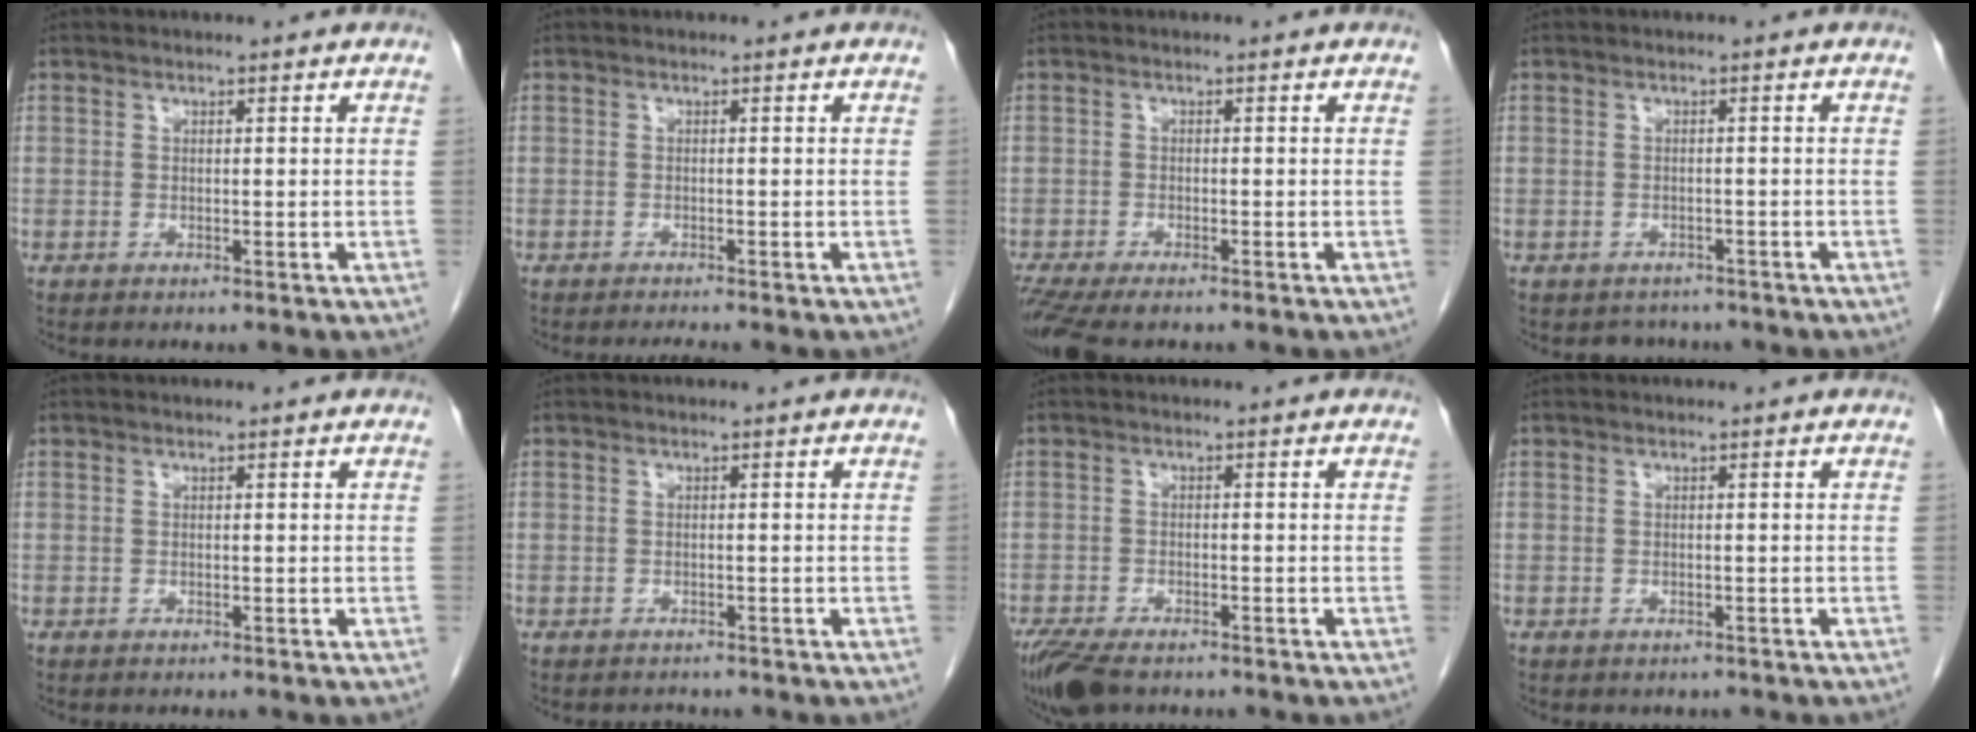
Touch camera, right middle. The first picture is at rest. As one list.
[{"total": 1.2, "force": [-1.1, -0.3, 0.3], "torque": [-0.010, -0.004, -0.016]}, {"total": 7.4, "force": [-5.8, 1.8, 4.3], "torque": [-0.075, -0.014, -0.099]}, {"total": 2.8, "force": [-2.4, 1.5, -0.1], "torque": [-0.004, 0.005, -0.034]}, {"total": 0.0}, {"total": 1.0, "force": [-0.9, 0.4, -0.2], "torque": [-0.002, -0.003, -0.014]}, {"total": 7.4, "force": [-5.6, 2.7, 4.1], "torque": [-0.075, -0.014, -0.095]}, {"total": 1.1, "force": [-0.9, 0.6, 0.1], "torque": [-0.009, 0.001, -0.011]}]